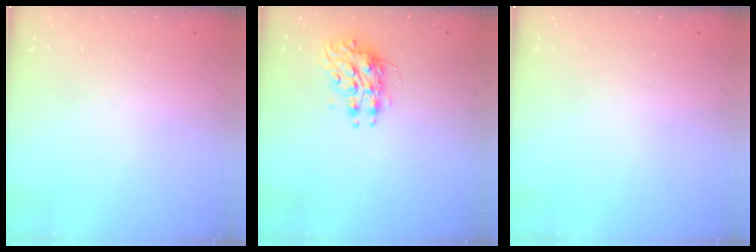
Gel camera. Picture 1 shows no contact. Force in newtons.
{"total": 8.1, "press": 8.1, "slide": 0.2}
{"total": 0.0}